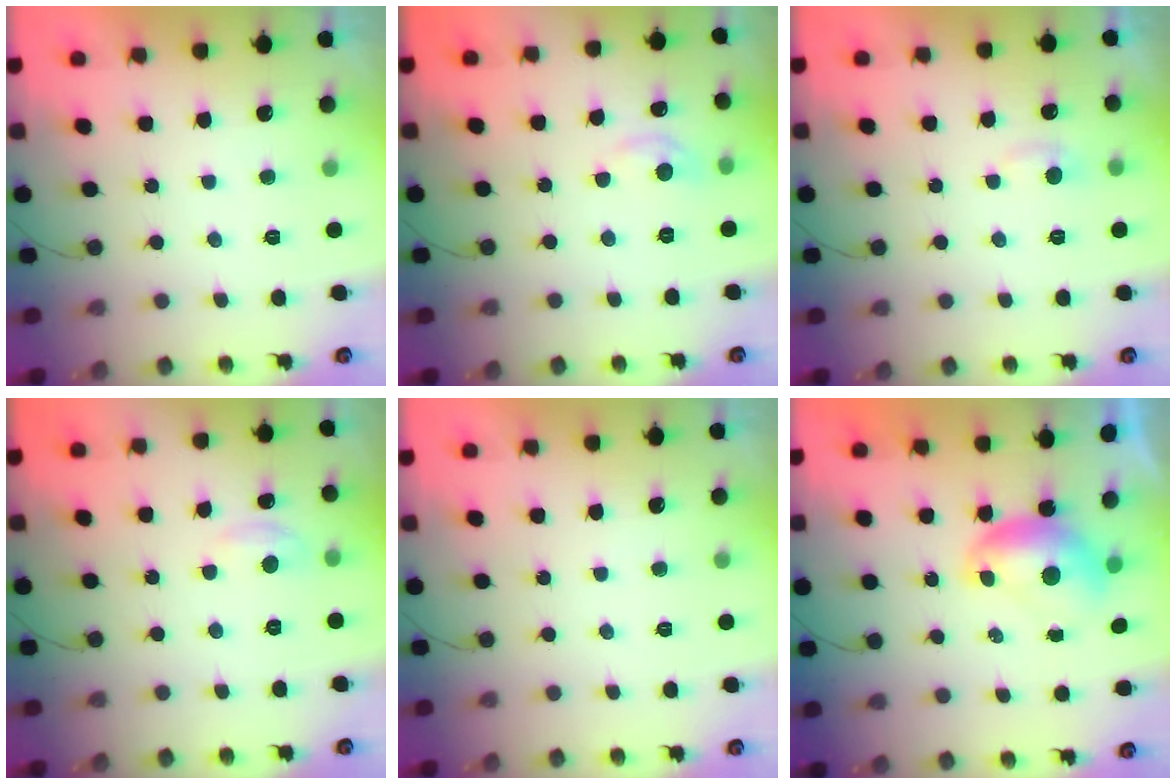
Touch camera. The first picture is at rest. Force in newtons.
{"total": 5.1, "press": 5.1, "slide": 0.7}
{"total": 3.3, "press": 3.3, "slide": 0.4}
{"total": 2.7, "press": 2.7, "slide": 0.4}
{"total": 0.0}
{"total": 7.3, "press": 7.3, "slide": 0.1}